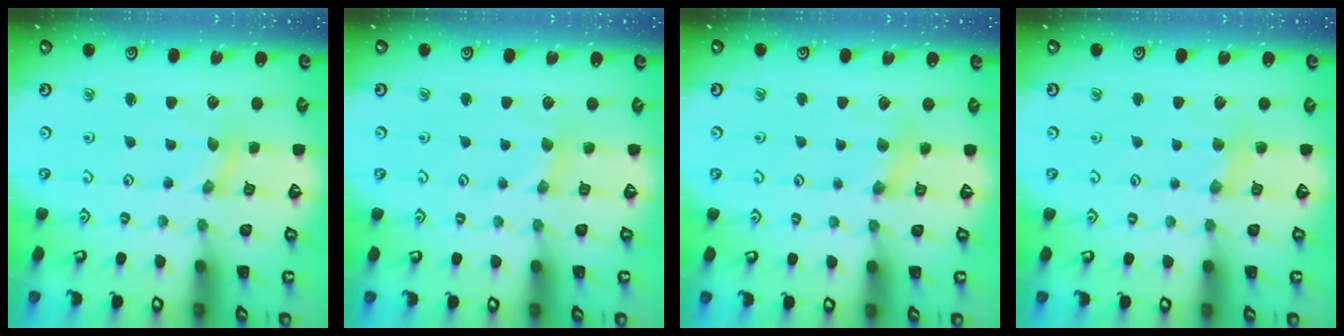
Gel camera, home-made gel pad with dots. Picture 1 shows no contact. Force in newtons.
{"total": 1.7, "press": 1.7, "slide": 0.3}
{"total": 3.4, "press": 3.4, "slide": 0.3}
{"total": 3.7, "press": 3.7, "slide": 0.6}